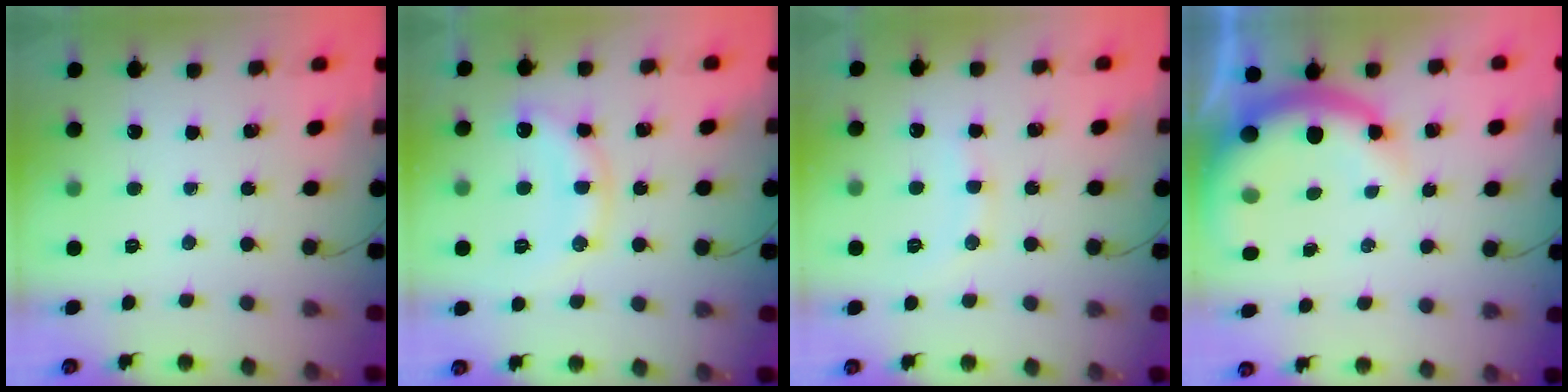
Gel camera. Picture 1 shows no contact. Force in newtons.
{"total": 11.1, "press": 11.1, "slide": 0.5}
{"total": 6.4, "press": 6.3, "slide": 1.3}
{"total": 11.0, "press": 10.8, "slide": 2.1}